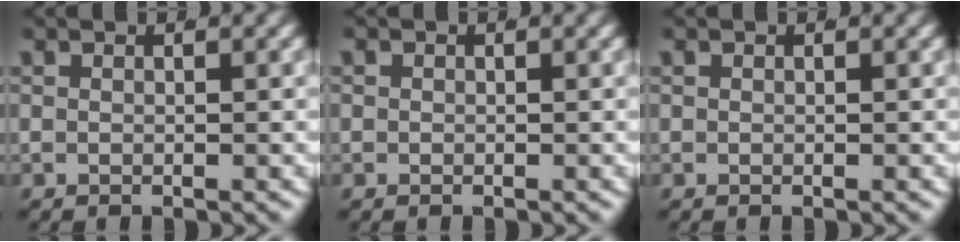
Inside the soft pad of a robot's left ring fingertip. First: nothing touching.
{"total": 0.8, "force": [-0.2, 0.8, -0.1], "torque": [0.003, -0.005, -0.003]}
{"total": 0.0}